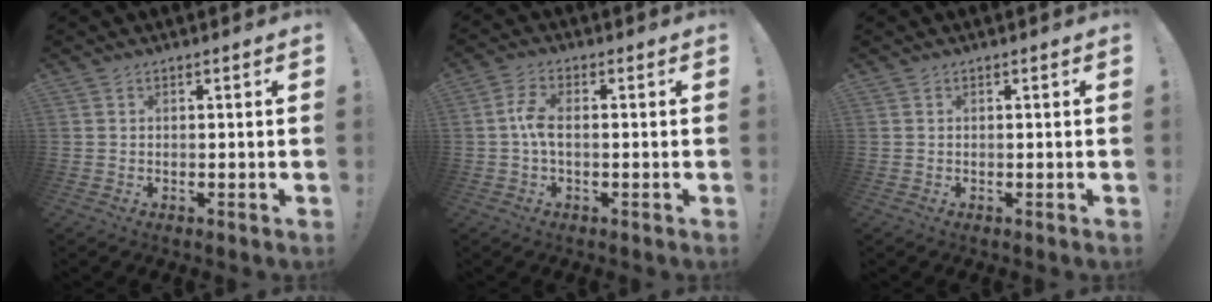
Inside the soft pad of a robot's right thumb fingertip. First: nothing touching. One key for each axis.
{"total": 5.7, "fx": -0.1, "fy": 2.4, "fz": 5.2, "tx": -0.111, "ty": 0.008, "tz": -0.002}
{"total": 0.0}